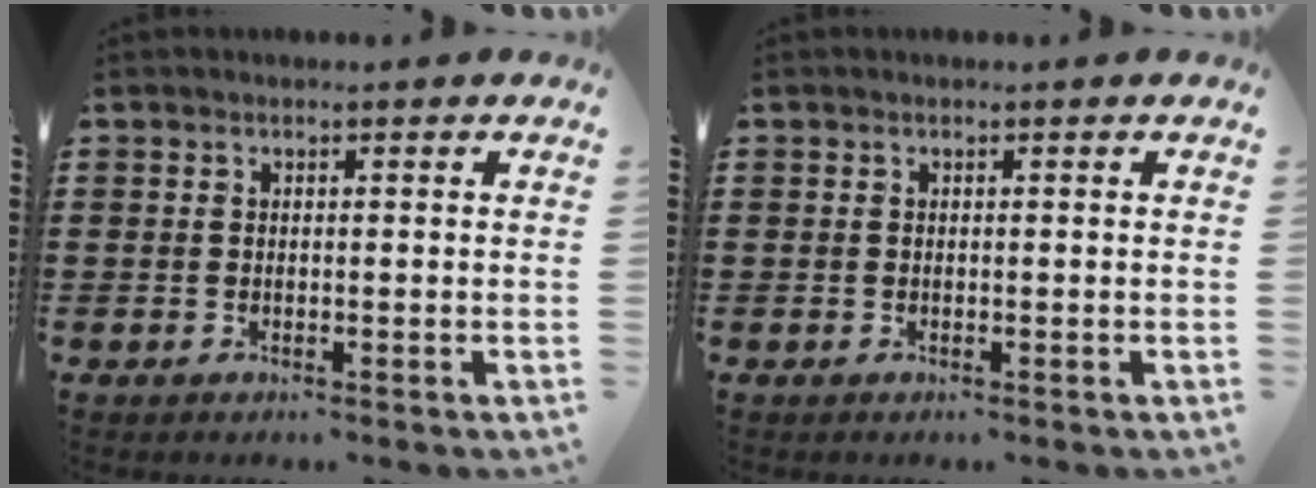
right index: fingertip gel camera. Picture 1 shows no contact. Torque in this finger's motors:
{"motor_torque": [-0.01, 0.91, 0.00, 0.01]}